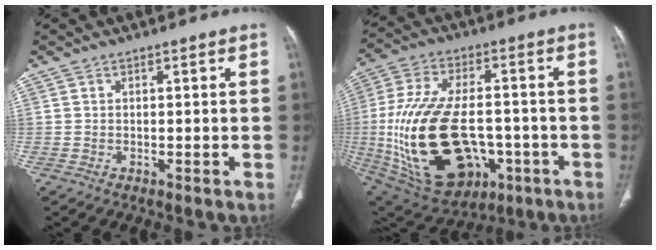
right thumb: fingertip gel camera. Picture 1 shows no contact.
{"total": 27.7, "force": [-5.3, 16.3, 21.8], "torque": [-0.443, 0.003, -0.056]}